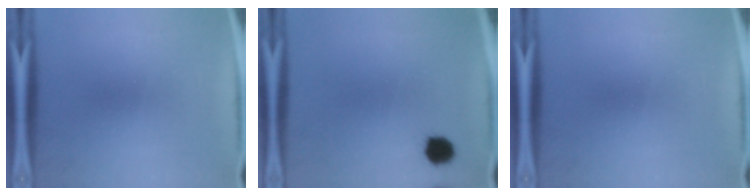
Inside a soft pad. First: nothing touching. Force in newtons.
{"total": 4.4}
{"total": 0.0}